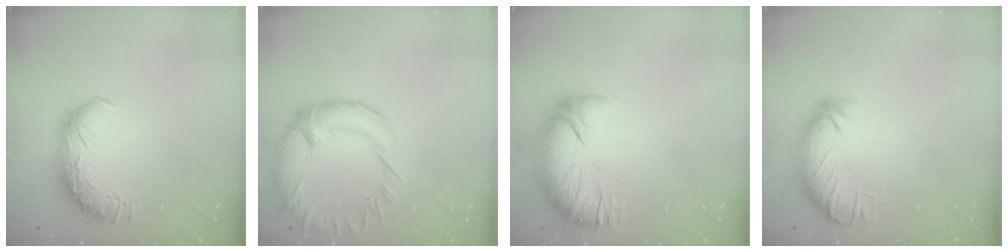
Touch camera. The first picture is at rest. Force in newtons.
{"total": 5.9, "press": 4.1, "slide": 4.2}
{"total": 2.8, "press": 1.6, "slide": 2.2}
{"total": 3.8, "press": 3.5, "slide": 1.5}